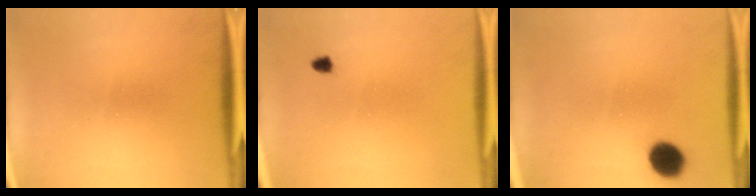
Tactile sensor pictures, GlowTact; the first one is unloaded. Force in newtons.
{"total": 1.0}
{"total": 6.7}